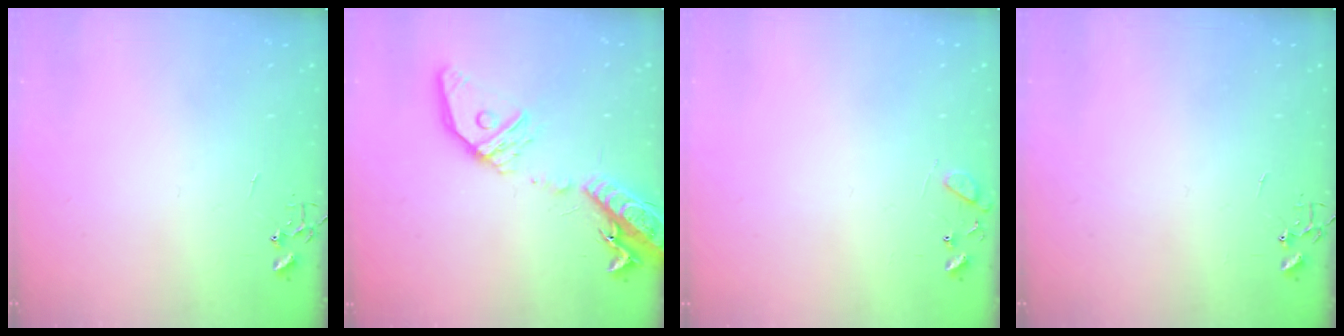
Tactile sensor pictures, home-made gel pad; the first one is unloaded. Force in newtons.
{"total": 19.6, "press": 19.2, "slide": 4.0}
{"total": 9.0, "press": 9.0, "slide": 0.6}
{"total": 0.0}